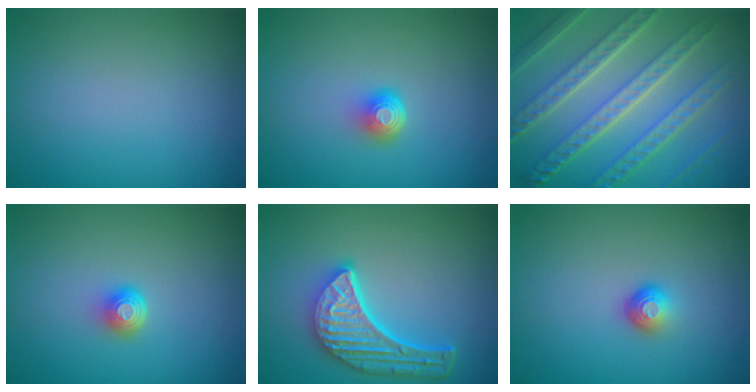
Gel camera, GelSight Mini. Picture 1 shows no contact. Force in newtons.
{"total": 2.1, "press": 1.4, "slide": 1.6}
{"total": 8.9, "press": 6.4, "slide": 6.3}
{"total": 1.8, "press": 1.3, "slide": 1.3}
{"total": 5.9, "press": 4.6, "slide": 3.8}
{"total": 1.6, "press": 1.1, "slide": 1.2}